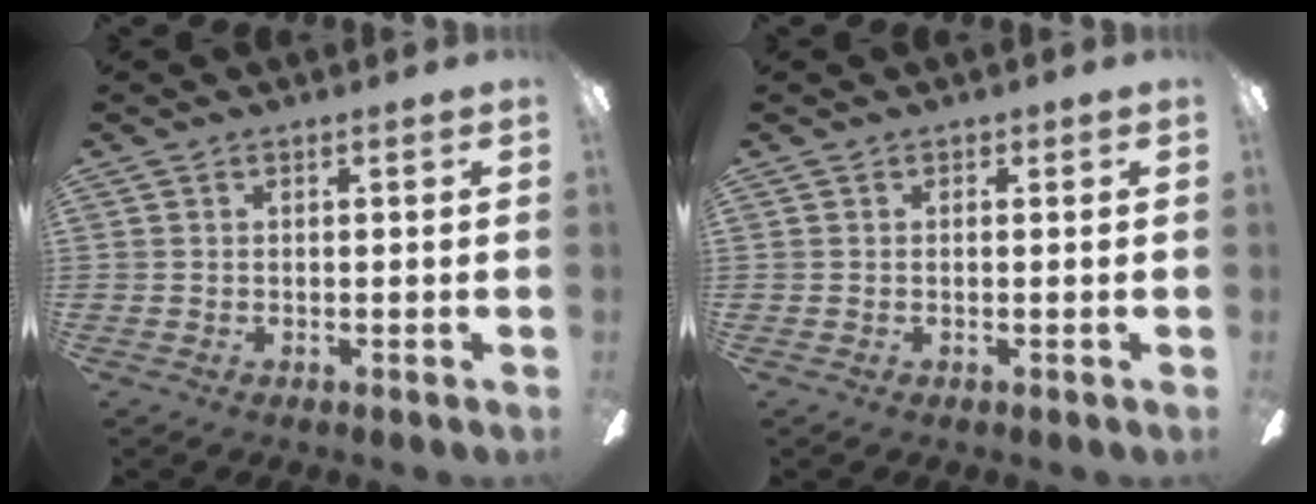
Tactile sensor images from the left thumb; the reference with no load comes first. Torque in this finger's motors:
{"motor_torque": [-0.01, 0.01, -0.18, 0.19, 0.00]}